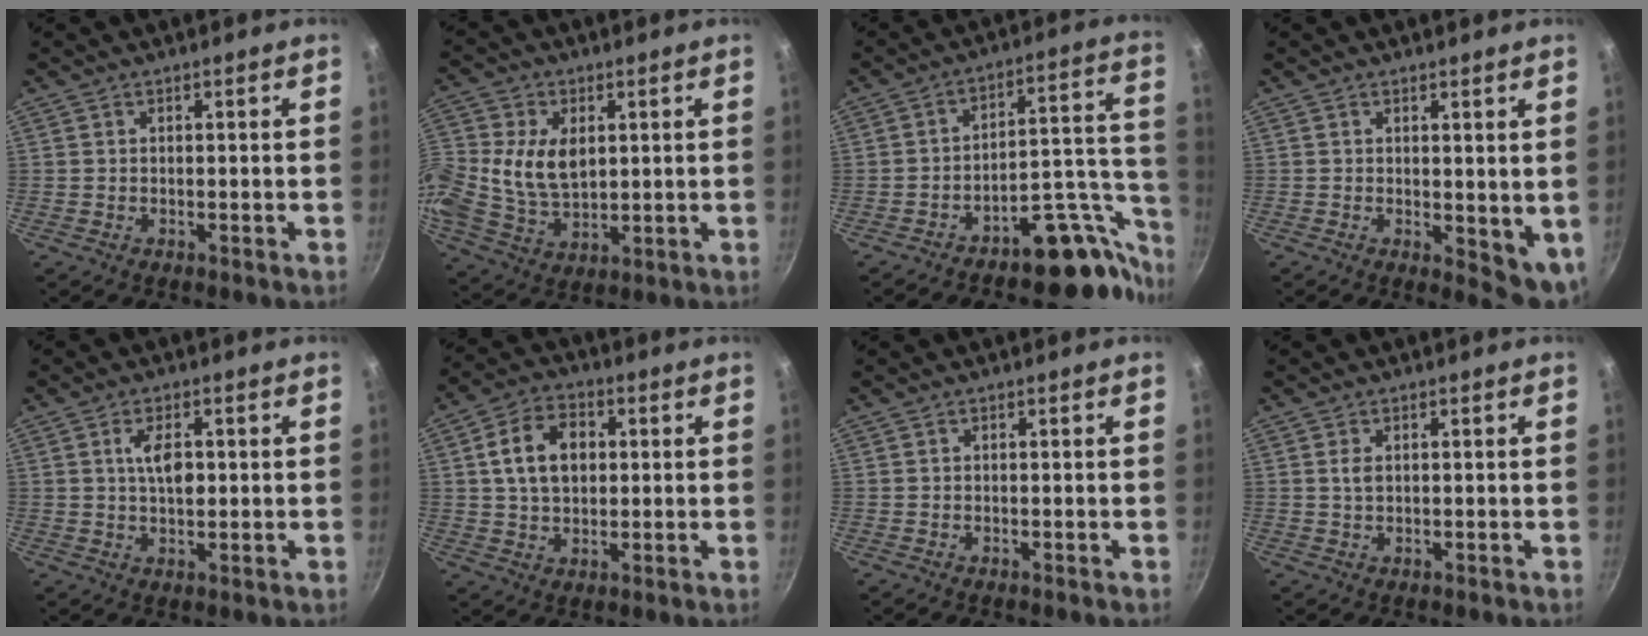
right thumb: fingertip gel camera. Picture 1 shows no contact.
{"total": 13.1, "force": [1.9, 9.3, 9.1], "torque": [-0.181, -0.003, 0.035]}
{"total": 16.6, "force": [-11.8, 7.8, 8.7], "torque": [-0.033, 0.108, -0.171]}
{"total": 6.3, "force": [0.8, 3.2, 5.4], "torque": [-0.060, -0.011, 0.016]}
{"total": 5.5, "force": [0.8, 2.7, 4.7], "torque": [-0.073, 0.001, 0.013]}
{"total": 10.8, "force": [1.9, 7.6, 7.4], "torque": [-0.109, 0.013, 0.025]}
{"total": 0.0}
{"total": 2.0, "force": [0.5, 1.3, 1.5], "torque": [-0.026, -0.001, 0.009]}